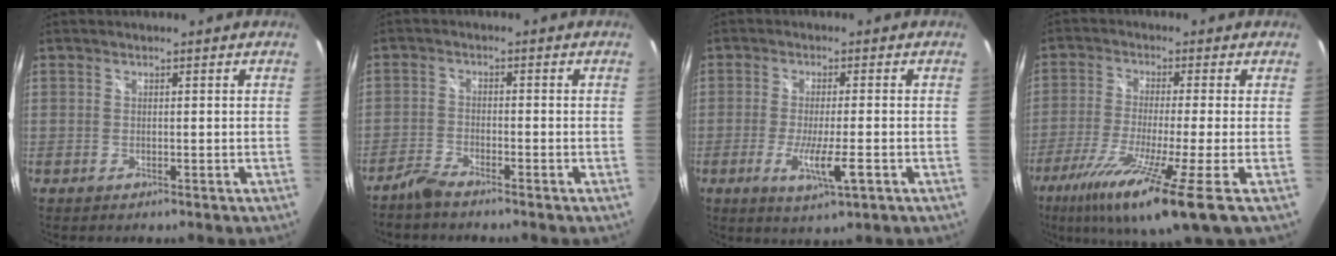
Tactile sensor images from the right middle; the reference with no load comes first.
{"total": 3.7, "force": [-3.4, 0.5, 1.4], "torque": [-0.044, -0.006, -0.072]}
{"total": 6.9, "force": [-2.6, 0.6, 6.4], "torque": [-0.120, -0.018, -0.044]}
{"total": 14.8, "force": [-7.8, -0.6, 12.5], "torque": [-0.260, -0.056, -0.140]}